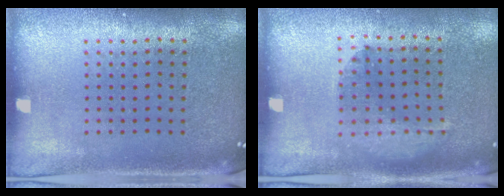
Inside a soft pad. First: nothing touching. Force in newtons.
{"total": 1.0, "press": 1.0, "slide": 0.3}